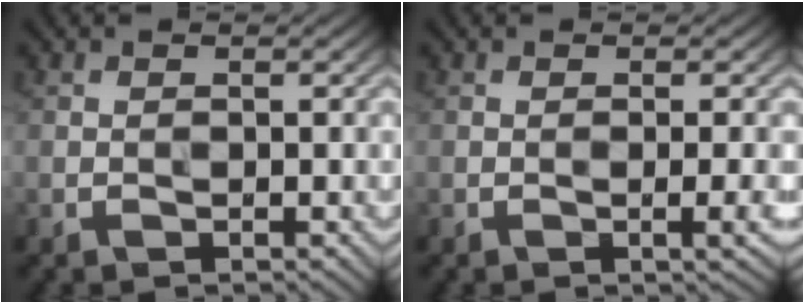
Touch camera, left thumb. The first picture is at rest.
{"total": 1.8, "force": [-0.2, -0.1, 1.8], "torque": [-0.032, 0.006, -0.004]}